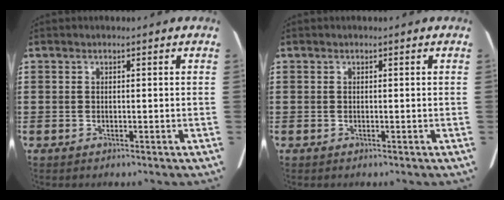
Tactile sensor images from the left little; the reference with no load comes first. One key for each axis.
{"total": 0.0}